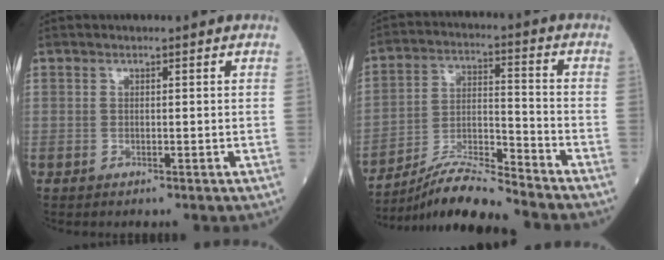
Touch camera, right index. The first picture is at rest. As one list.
[{"total": 10.8, "force": [-10.1, -0.8, 3.8], "torque": [-0.071, 0.003, -0.185]}]